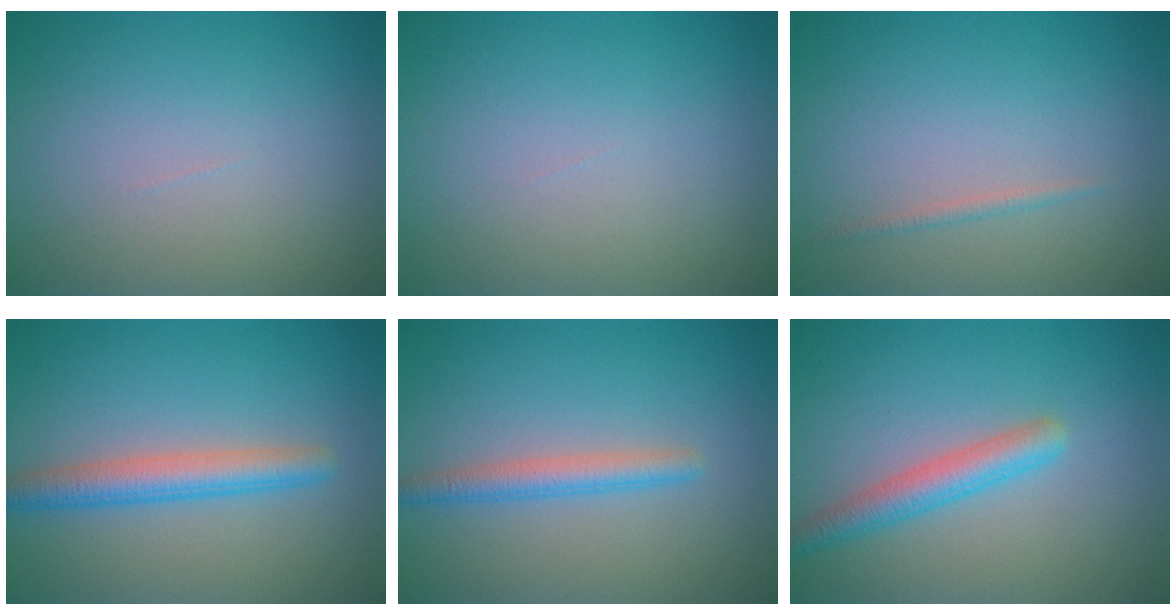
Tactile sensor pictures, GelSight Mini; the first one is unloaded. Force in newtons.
{"total": 0.0}
{"total": 0.7, "press": 0.7, "slide": 0.0}
{"total": 3.7, "press": 3.7, "slide": 0.0}
{"total": 2.4, "press": 2.4, "slide": 0.1}
{"total": 3.0, "press": 3.0, "slide": 0.2}